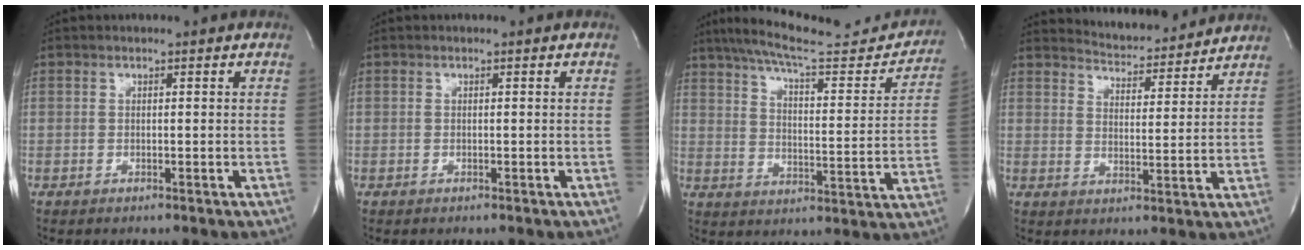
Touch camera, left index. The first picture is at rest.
{"total": 0.0}
{"total": 21.2, "force": [19.1, 2.5, 8.8], "torque": [-0.135, -0.031, 0.254]}
{"total": 9.8, "force": [9.6, 1.2, 1.2], "torque": [-0.024, -0.002, 0.135]}